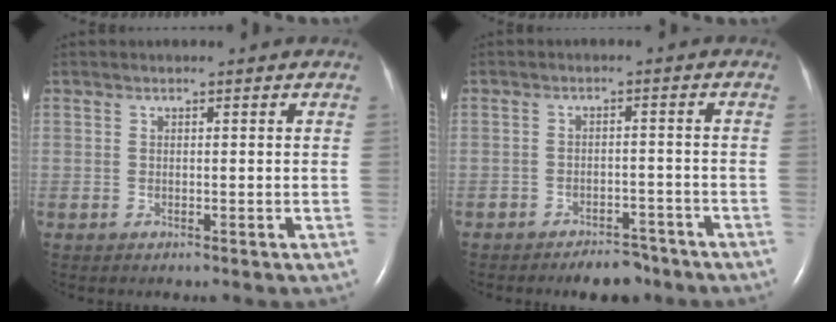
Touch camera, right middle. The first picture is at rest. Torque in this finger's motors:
{"motor_torque": [0.10, -0.10, 0.02, 0.02]}